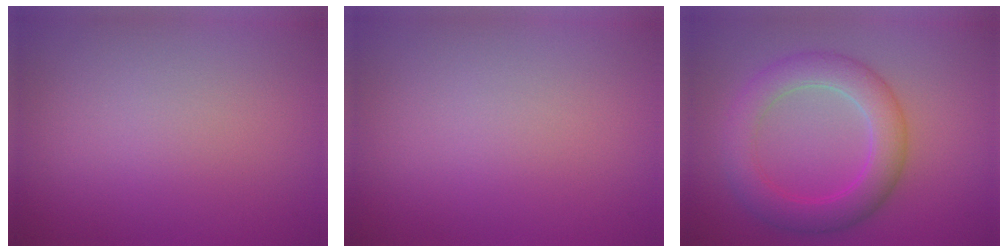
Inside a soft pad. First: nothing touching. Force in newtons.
{"total": 0.0}
{"total": 5.0, "press": 5.0, "slide": 0.1}